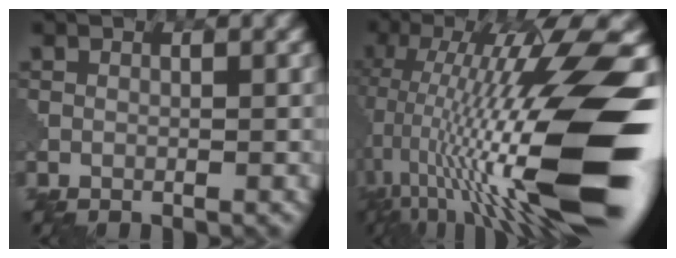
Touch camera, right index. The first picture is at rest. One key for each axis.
{"total": 18.6, "fx": -3.0, "fy": 3.6, "fz": 18.0, "tx": -0.300, "ty": 0.031, "tz": -0.053}